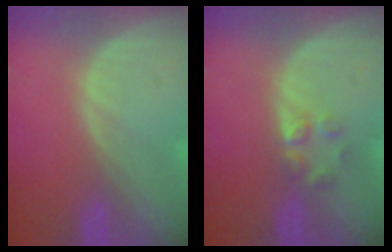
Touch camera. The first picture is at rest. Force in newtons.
{"total": 2.6, "press": 2.6, "slide": 0.2}